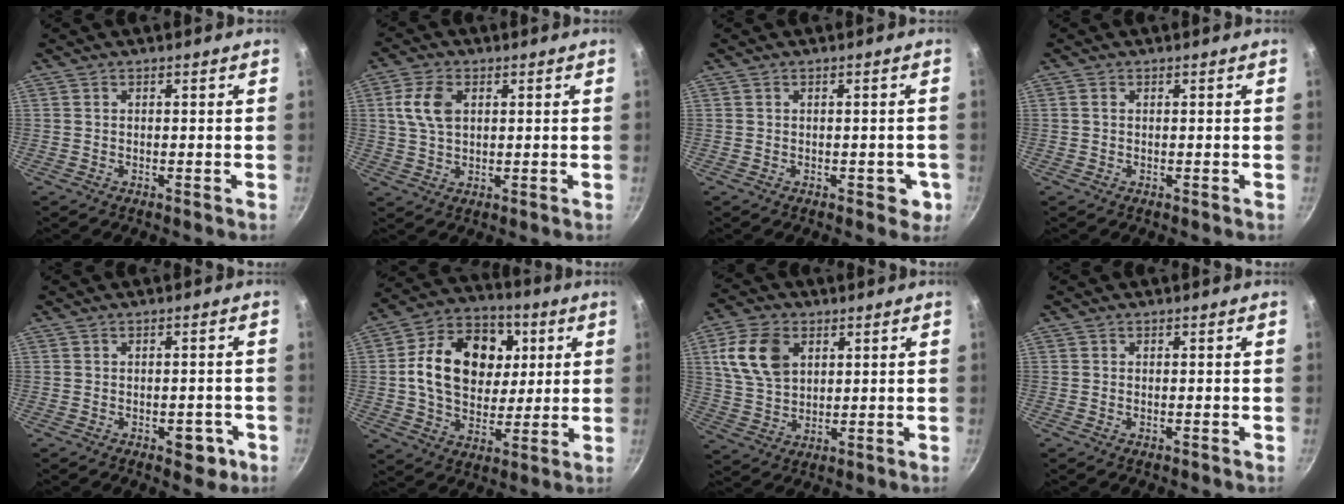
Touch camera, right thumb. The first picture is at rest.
{"total": 6.8, "force": [1.8, 4.3, 5.0], "torque": [-0.093, 0.003, 0.031]}
{"total": 3.2, "force": [-0.9, 2.2, 2.2], "torque": [-0.002, 0.010, -0.008]}
{"total": 0.6, "force": [0.1, 0.4, 0.4], "torque": [-0.008, 0.002, 0.001]}
{"total": 4.5, "force": [-1.8, 2.7, 3.1], "torque": [-0.016, 0.015, -0.014]}
{"total": 19.7, "force": [3.7, 14.7, 12.6], "torque": [-0.180, 0.010, 0.054]}
{"total": 11.7, "force": [3.9, 7.9, 7.7], "torque": [-0.130, -0.007, 0.078]}
{"total": 0.6, "force": [-0.2, 0.3, 0.5], "torque": [-0.008, 0.001, -0.002]}